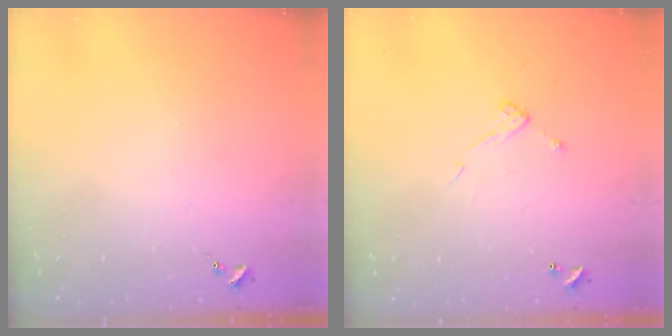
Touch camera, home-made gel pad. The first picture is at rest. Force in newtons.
{"total": 7.3, "press": 7.3, "slide": 0.5}